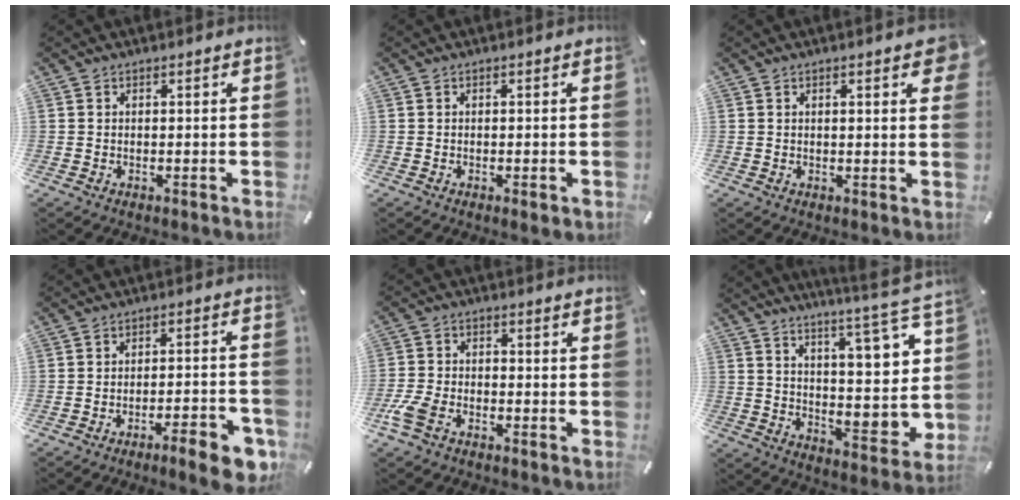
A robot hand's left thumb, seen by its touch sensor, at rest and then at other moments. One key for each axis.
{"total": 1.1, "fx": -0.3, "fy": 0.2, "fz": 1.1, "tx": -0.017, "ty": -0.004, "tz": -0.004}
{"total": 3.7, "fx": 1.7, "fy": 1.0, "fz": 3.1, "tx": -0.040, "ty": -0.004, "tz": 0.023}
{"total": 9.3, "fx": -6.2, "fy": 2.0, "fz": 6.7, "tx": -0.097, "ty": 0.023, "tz": -0.106}
{"total": 5.7, "fx": -3.7, "fy": 2.8, "fz": 3.2, "tx": -0.093, "ty": 0.004, "tz": -0.077}
{"total": 14.1, "fx": 7.7, "fy": 5.1, "fz": 10.6, "tx": -0.121, "ty": -0.097, "tz": 0.120}